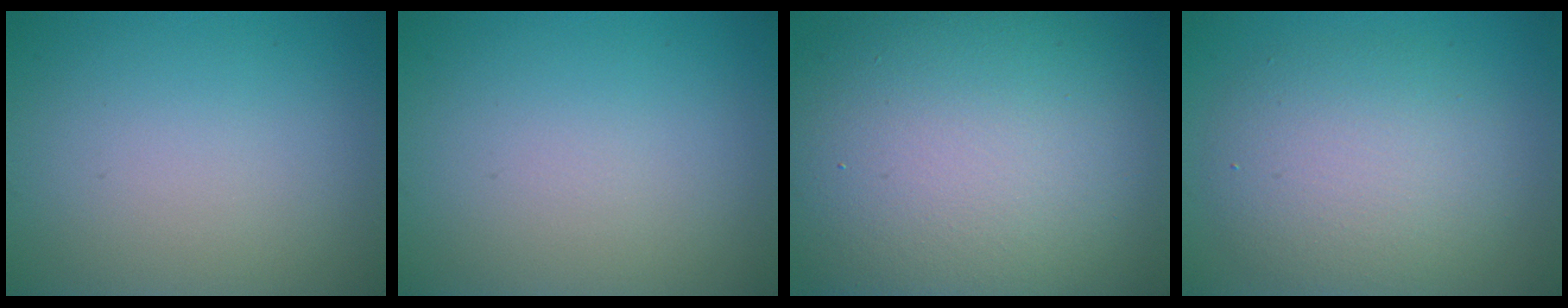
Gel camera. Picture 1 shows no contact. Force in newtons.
{"total": 0.0}
{"total": 16.6, "press": 16.6, "slide": 0.5}
{"total": 5.6, "press": 5.6, "slide": 0.2}